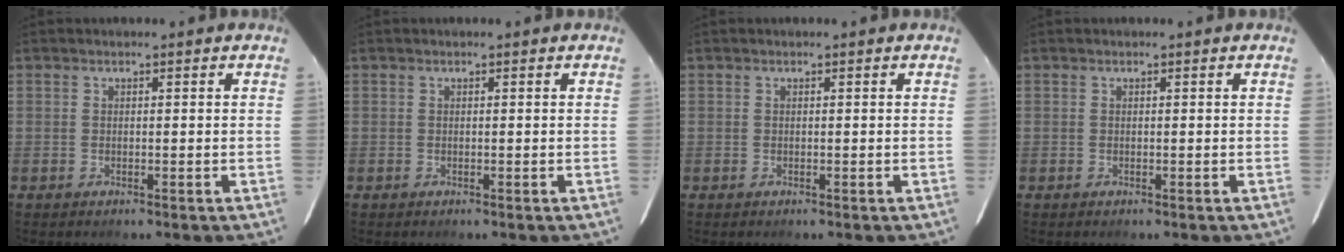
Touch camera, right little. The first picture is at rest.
{"total": 0.0}
{"total": 0.0}
{"total": 0.0}